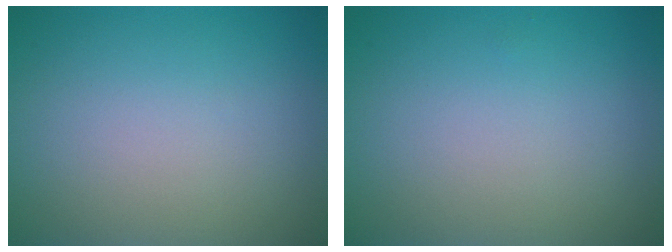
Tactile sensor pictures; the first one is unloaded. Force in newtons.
{"total": 0.0}